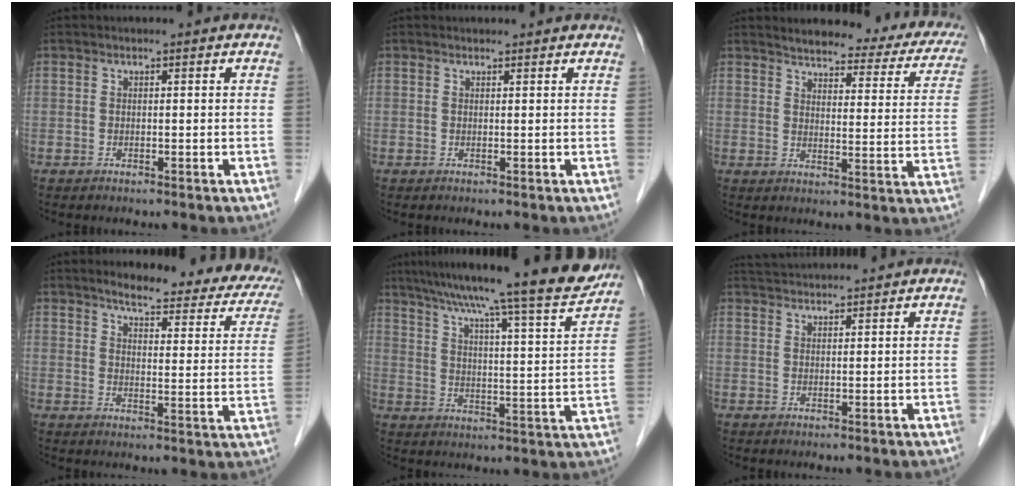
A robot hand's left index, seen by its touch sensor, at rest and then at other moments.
{"total": 1.5, "force": [1.4, 0.3, 0.2], "torque": [-0.013, 0.012, 0.018]}
{"total": 19.4, "force": [16.8, 5.0, 8.2], "torque": [-0.085, -0.019, 0.183]}
{"total": 18.8, "force": [15.5, 4.5, 9.6], "torque": [-0.097, -0.008, 0.172]}
{"total": 22.0, "force": [18.9, -0.1, 11.3], "torque": [-0.179, -0.020, 0.262]}
{"total": 5.8, "force": [5.6, -0.3, 1.3], "torque": [-0.026, 0.037, 0.091]}